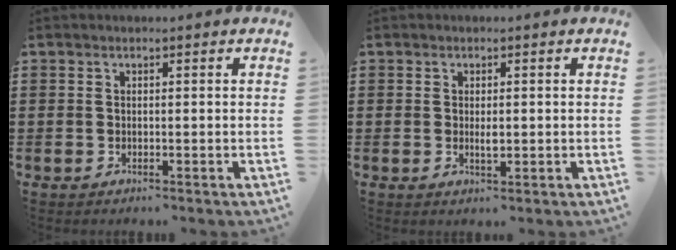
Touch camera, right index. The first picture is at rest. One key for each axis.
{"total": 1.7, "fx": 0.0, "fy": 0.5, "fz": 1.6, "tx": -0.030, "ty": 0.000, "tz": 0.000}